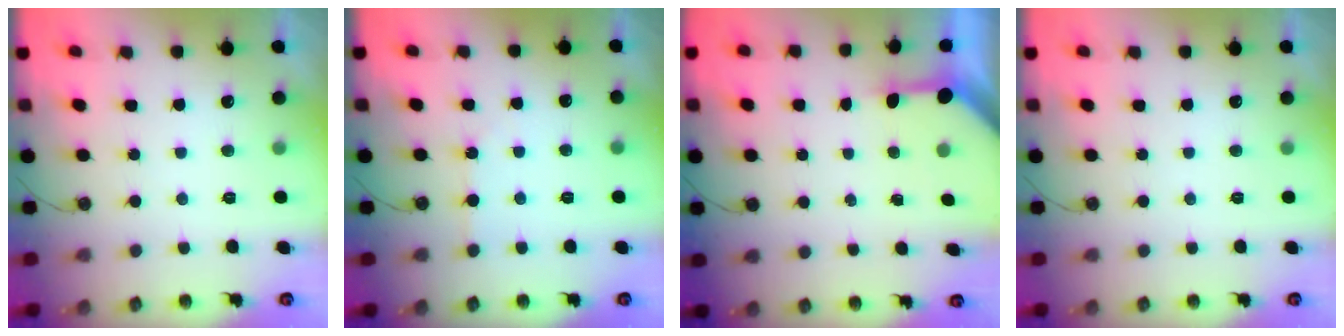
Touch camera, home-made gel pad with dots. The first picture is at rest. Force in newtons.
{"total": 1.8, "press": 1.8, "slide": 0.4}
{"total": 3.3, "press": 3.3, "slide": 0.4}
{"total": 0.0}